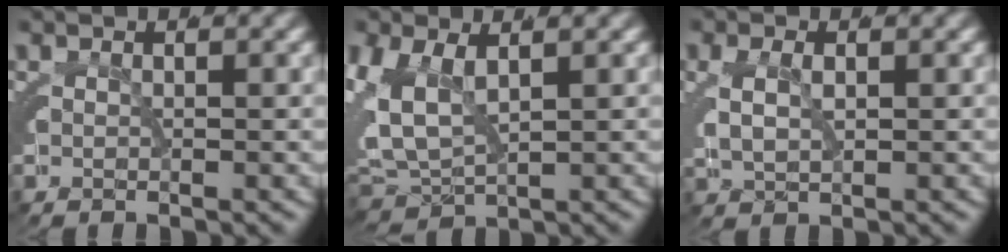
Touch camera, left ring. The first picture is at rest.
{"total": 8.0, "force": [-0.4, 6.9, 4.0], "torque": [-0.116, -0.028, 0.000]}
{"total": 2.4, "force": [0.0, 2.0, 1.2], "torque": [-0.036, -0.007, 0.002]}